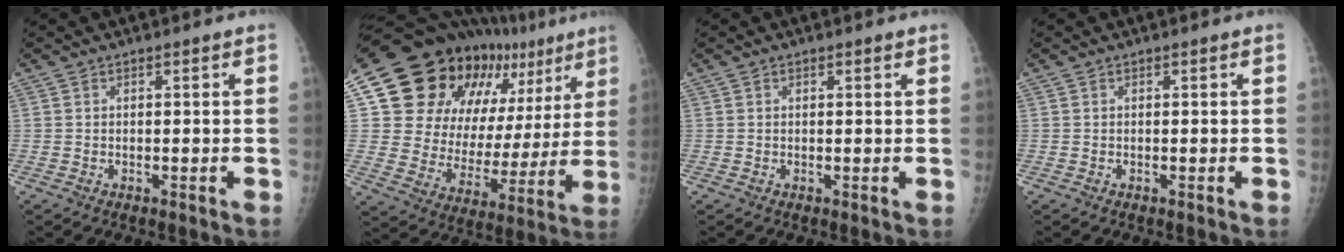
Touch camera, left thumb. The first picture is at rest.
{"total": 26.5, "force": [15.4, 15.4, 15.1], "torque": [-0.195, -0.021, 0.238]}
{"total": 0.8, "force": [0.4, 0.4, 0.6], "torque": [-0.003, 0.000, 0.005]}
{"total": 0.0}